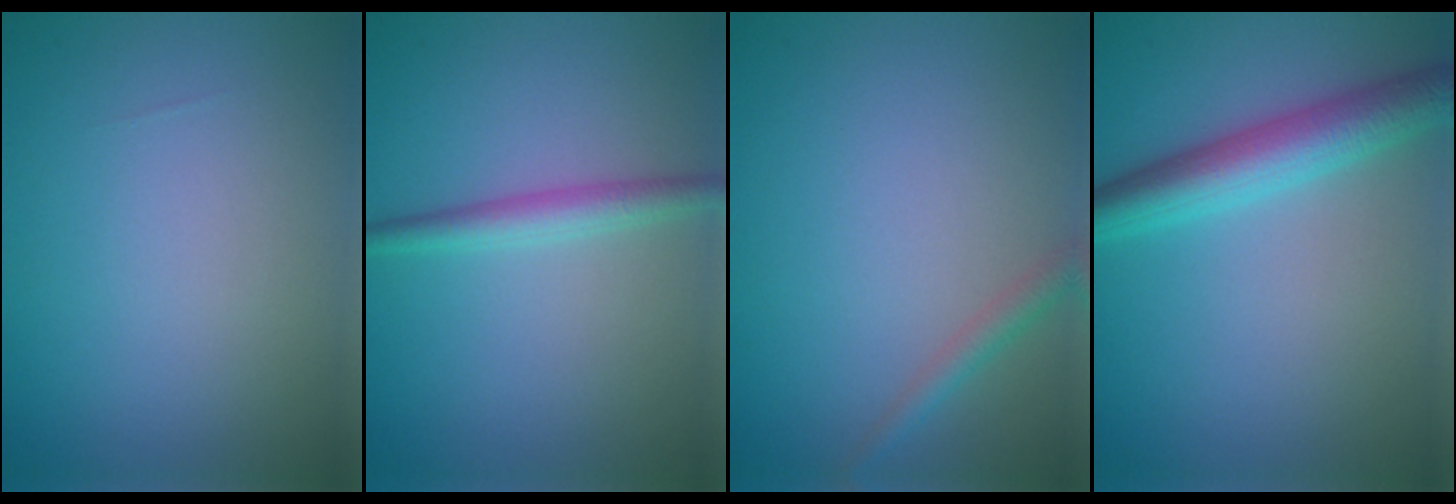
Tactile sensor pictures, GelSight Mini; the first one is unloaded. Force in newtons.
{"total": 2.2, "press": 2.2, "slide": 0.1}
{"total": 1.7, "press": 1.7, "slide": 0.1}
{"total": 5.1, "press": 5.1, "slide": 0.1}